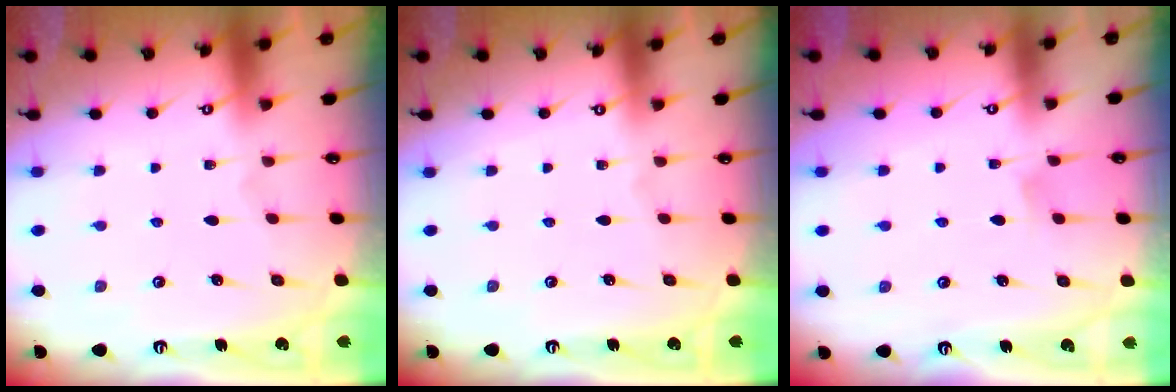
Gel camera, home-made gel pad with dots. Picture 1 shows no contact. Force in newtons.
{"total": 0.0}
{"total": 3.7, "press": 3.7, "slide": 0.6}